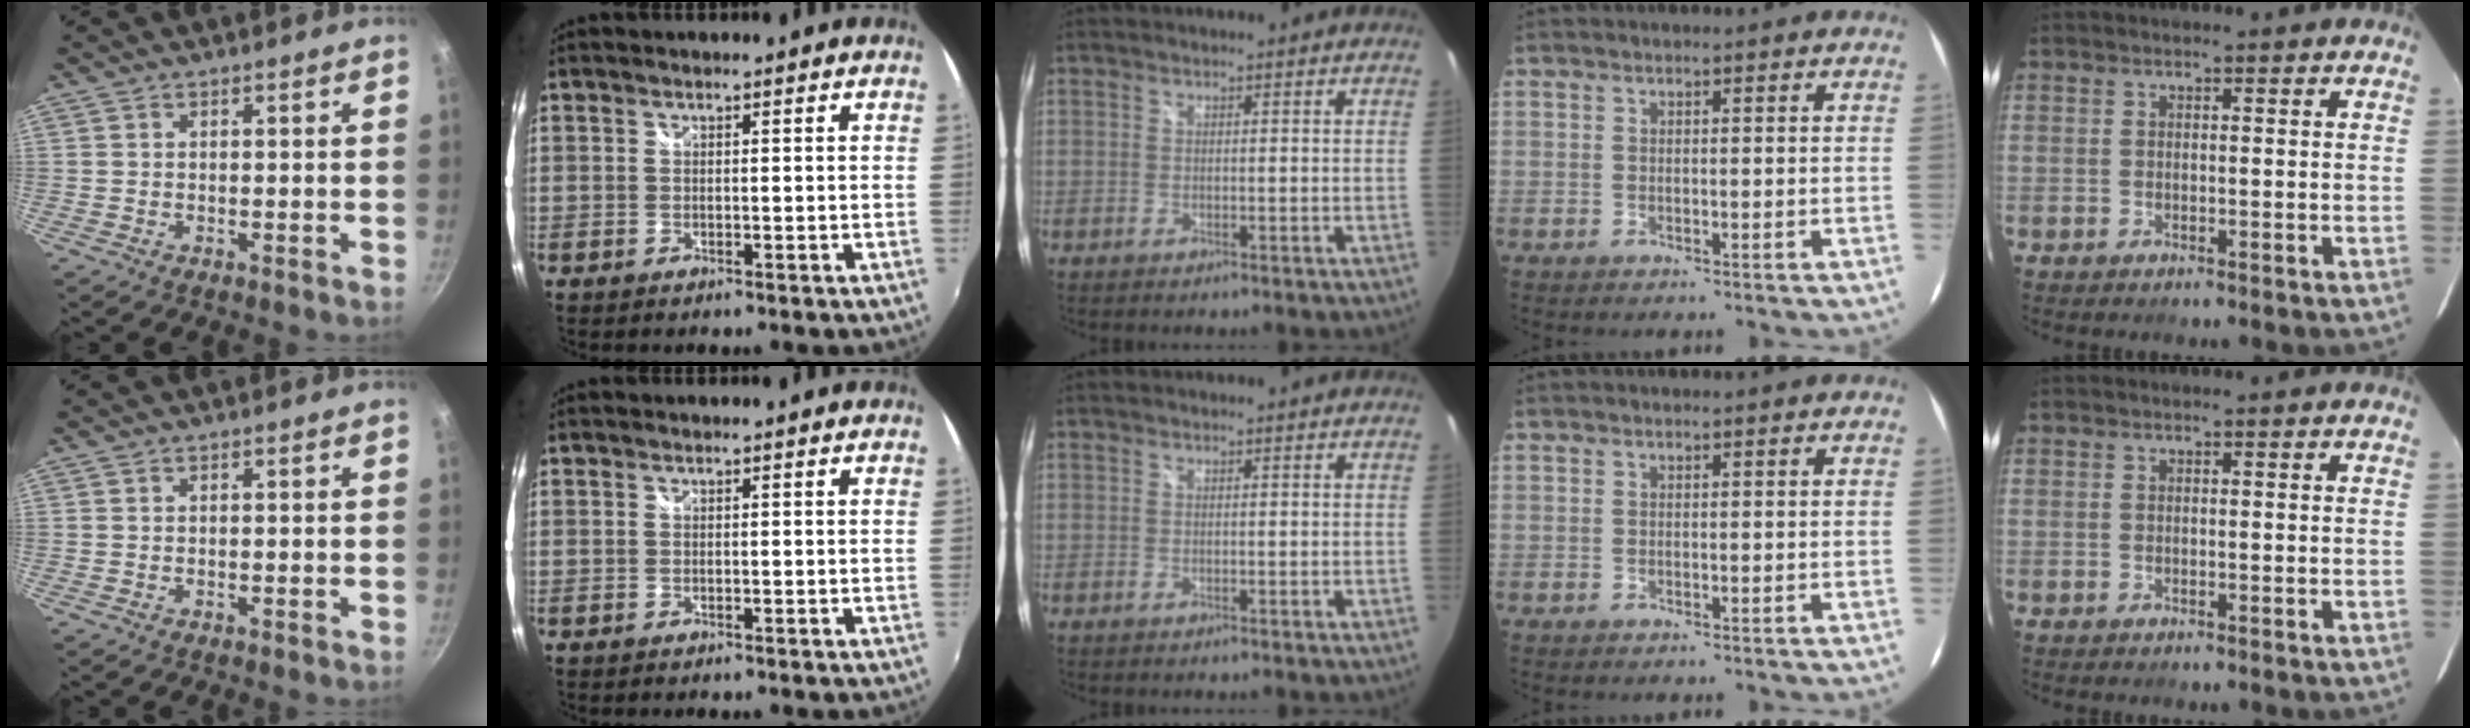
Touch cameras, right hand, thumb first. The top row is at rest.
{}